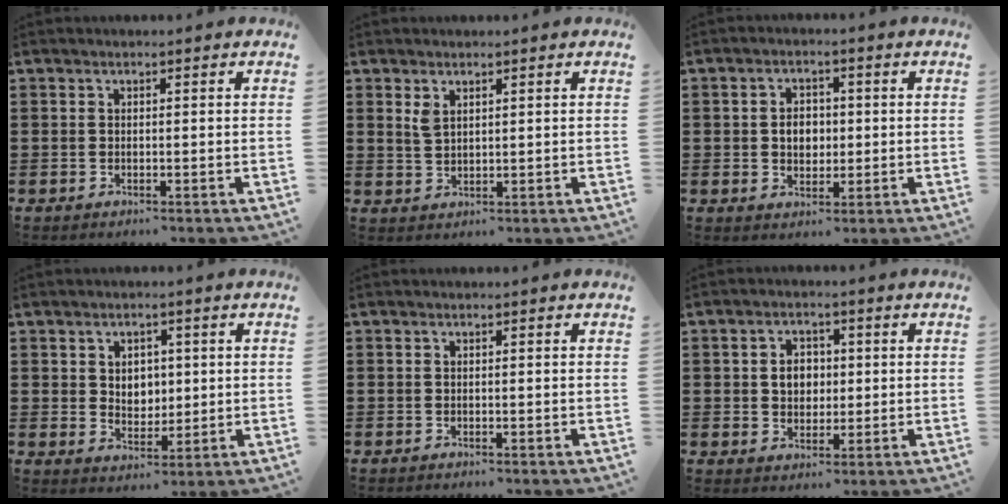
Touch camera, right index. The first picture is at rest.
{"total": 2.2, "force": [1.3, 1.0, 1.4], "torque": [-0.031, 0.003, 0.025]}
{"total": 3.4, "force": [-0.1, 2.6, 2.3], "torque": [-0.043, 0.005, -0.006]}
{"total": 3.6, "force": [1.0, 3.2, 1.4], "torque": [-0.032, 0.008, 0.015]}
{"total": 0.0}
{"total": 3.8, "force": [0.2, 3.0, 2.3], "torque": [-0.046, 0.008, -0.002]}